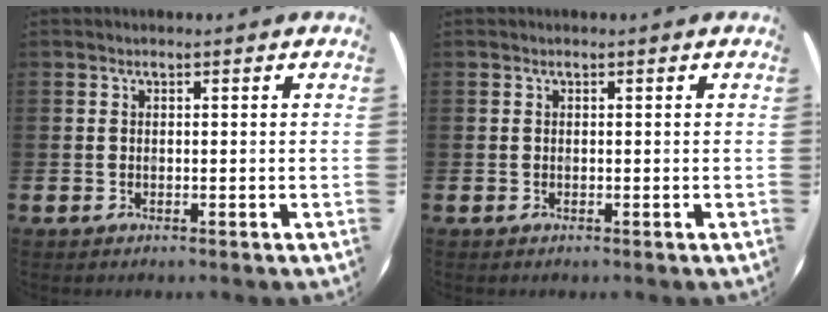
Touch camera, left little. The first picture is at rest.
{"total": 0.0}